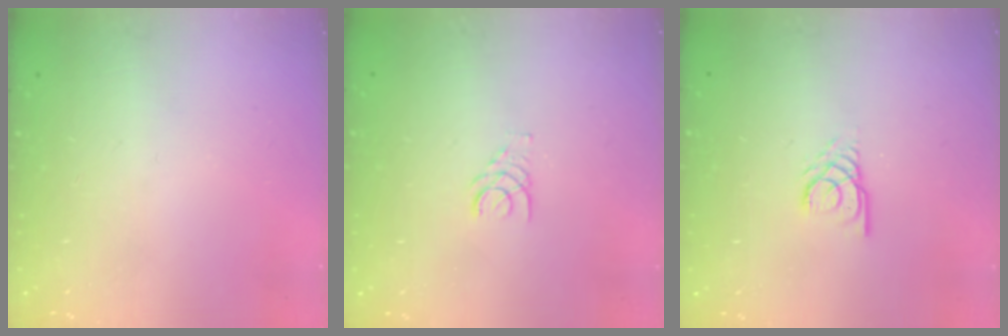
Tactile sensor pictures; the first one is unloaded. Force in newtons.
{"total": 1.7, "press": 1.7, "slide": 0.2}
{"total": 2.7, "press": 2.7, "slide": 0.2}